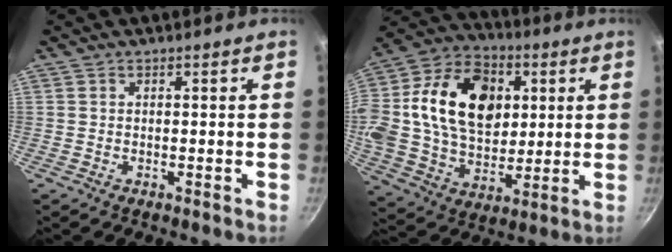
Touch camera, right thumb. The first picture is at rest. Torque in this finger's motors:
{"motor_torque": [2.44, 2.56, 1.95, -0.31, 0.77]}